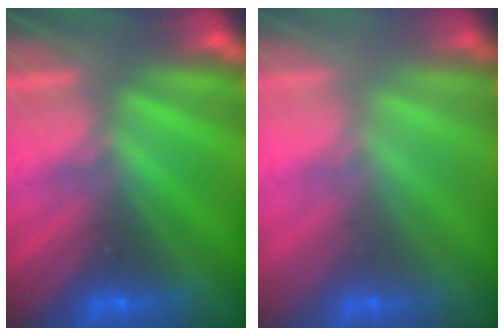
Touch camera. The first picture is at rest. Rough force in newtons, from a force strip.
{"total": 2.0}